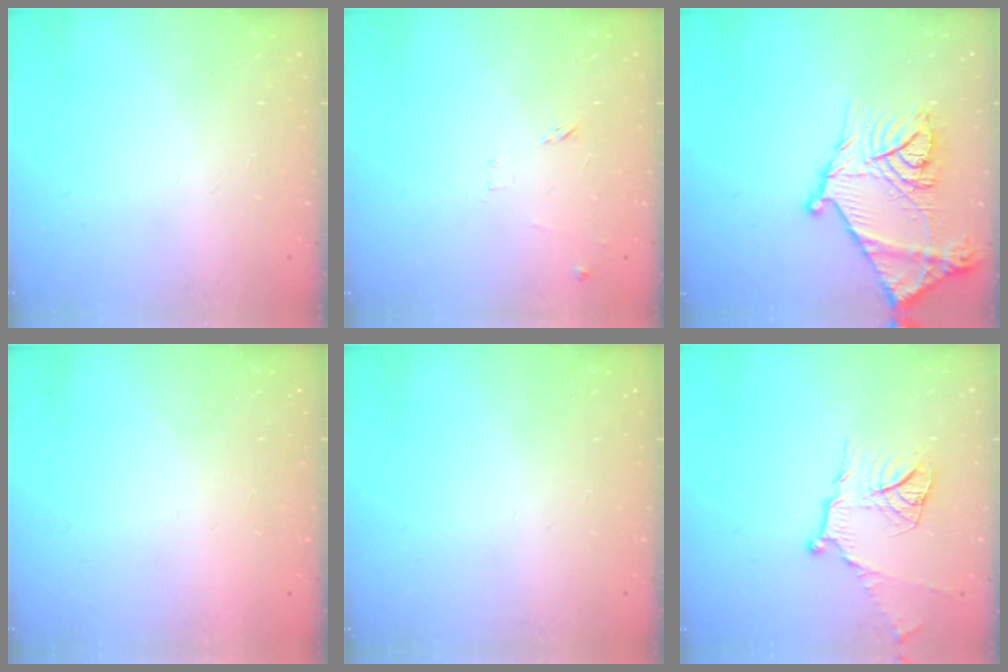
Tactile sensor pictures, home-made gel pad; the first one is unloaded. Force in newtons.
{"total": 9.4, "press": 9.4, "slide": 0.6}
{"total": 22.3, "press": 22.2, "slide": 2.0}
{"total": 1.6, "press": 1.6, "slide": 0.1}
{"total": 0.0}
{"total": 13.4, "press": 13.3, "slide": 1.2}